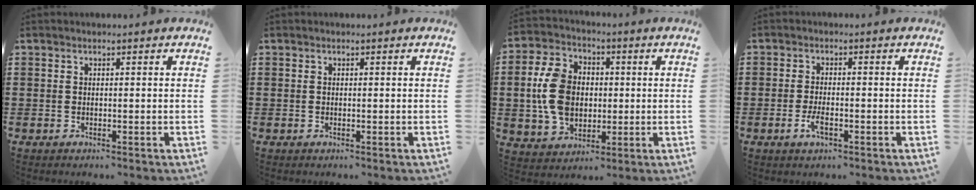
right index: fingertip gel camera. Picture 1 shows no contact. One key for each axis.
{"total": 0.0}
{"total": 10.2, "fx": 0.0, "fy": 7.8, "fz": 6.6, "tx": -0.153, "ty": 0.009, "tz": -0.005}
{"total": 2.7, "fx": -1.3, "fy": 0.8, "fz": 2.2, "tx": -0.045, "ty": -0.002, "tz": -0.025}